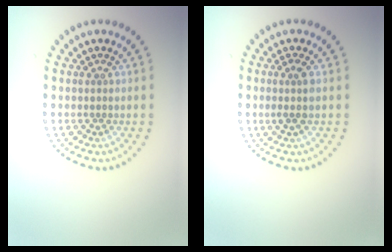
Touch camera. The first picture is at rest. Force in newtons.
{"total": 1.5, "press": 1.3, "slide": 0.8}